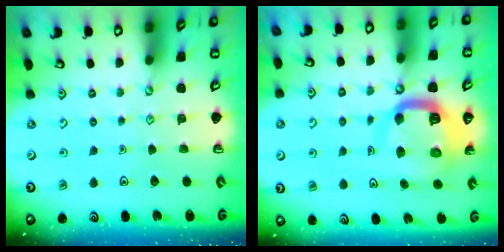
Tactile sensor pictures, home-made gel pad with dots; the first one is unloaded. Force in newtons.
{"total": 12.3, "press": 12.2, "slide": 1.4}